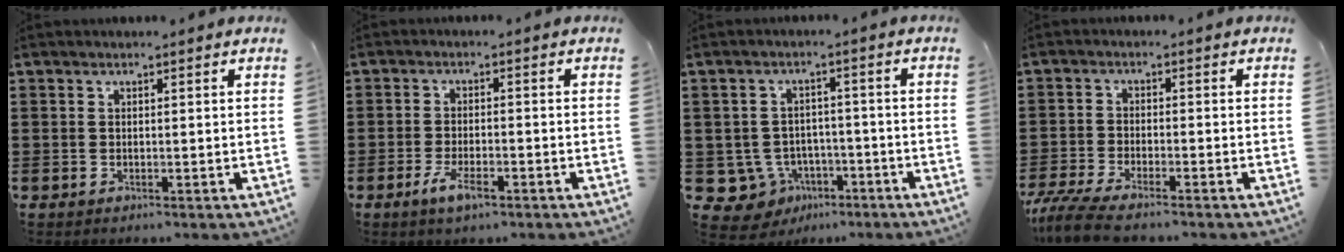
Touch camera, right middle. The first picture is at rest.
{"total": 4.0, "force": [-2.1, 1.3, 3.2], "torque": [-0.071, -0.003, -0.044]}
{"total": 5.5, "force": [-2.8, 4.4, 1.6], "torque": [-0.060, 0.007, -0.054]}
{"total": 4.7, "force": [-4.2, 0.2, 2.0], "torque": [-0.062, -0.018, -0.089]}